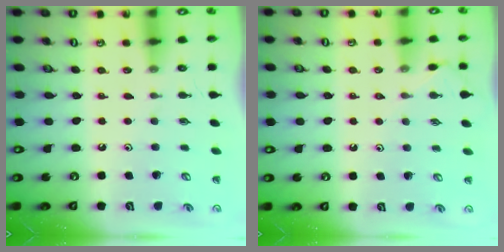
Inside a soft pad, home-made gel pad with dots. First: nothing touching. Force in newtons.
{"total": 4.5, "press": 4.4, "slide": 0.7}